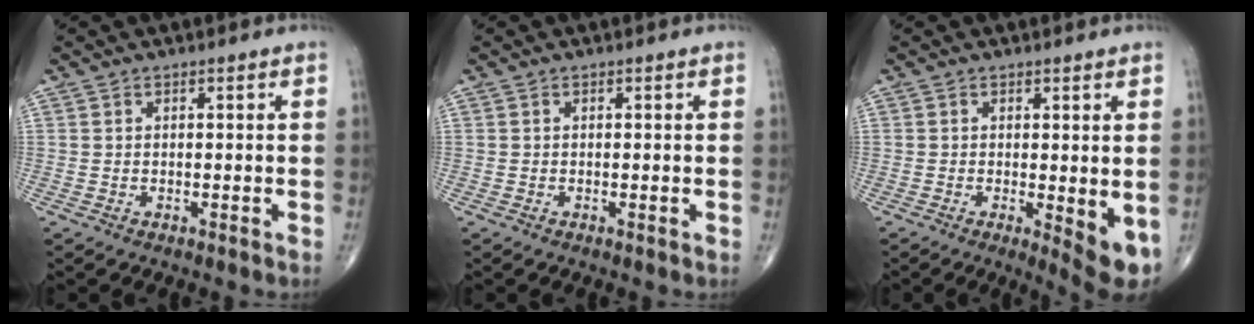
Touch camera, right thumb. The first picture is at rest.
{"total": 0.0}
{"total": 6.3, "force": [-0.9, 1.8, 6.0], "torque": [-0.080, -0.017, -0.011]}